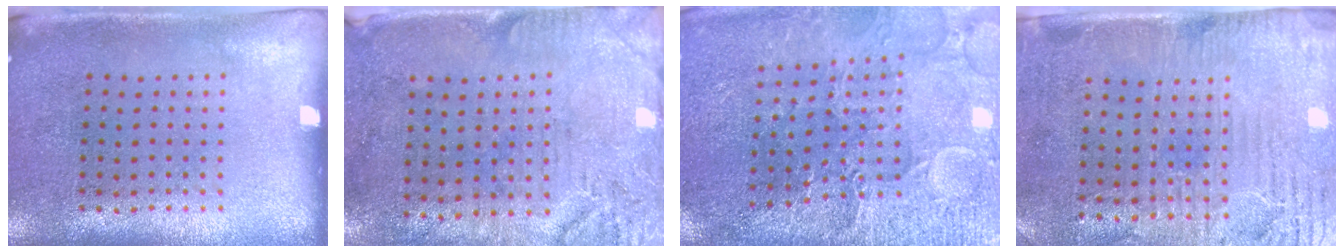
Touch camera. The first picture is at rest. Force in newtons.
{"total": 3.3, "press": 2.6, "slide": 2.0}
{"total": 3.3, "press": 3.3, "slide": 0.4}
{"total": 3.3, "press": 2.7, "slide": 1.8}